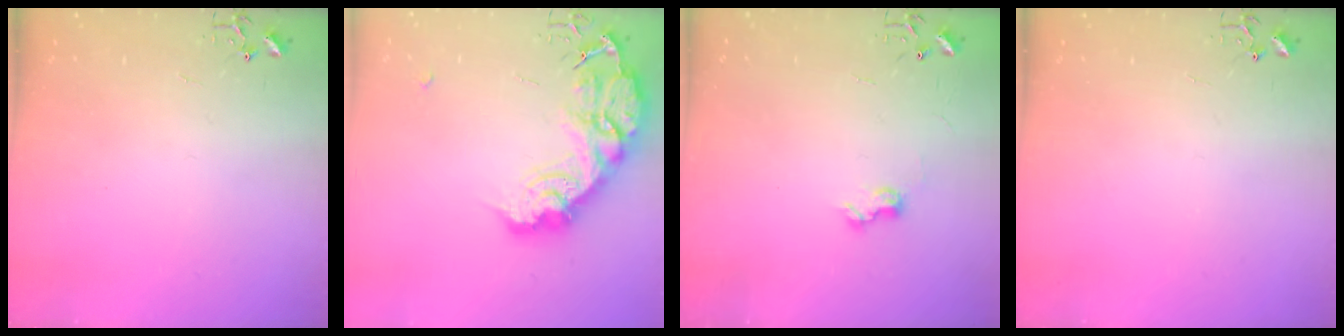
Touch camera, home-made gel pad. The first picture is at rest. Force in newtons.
{"total": 25.5, "press": 25.4, "slide": 2.1}
{"total": 7.2, "press": 7.2, "slide": 0.6}
{"total": 0.0}